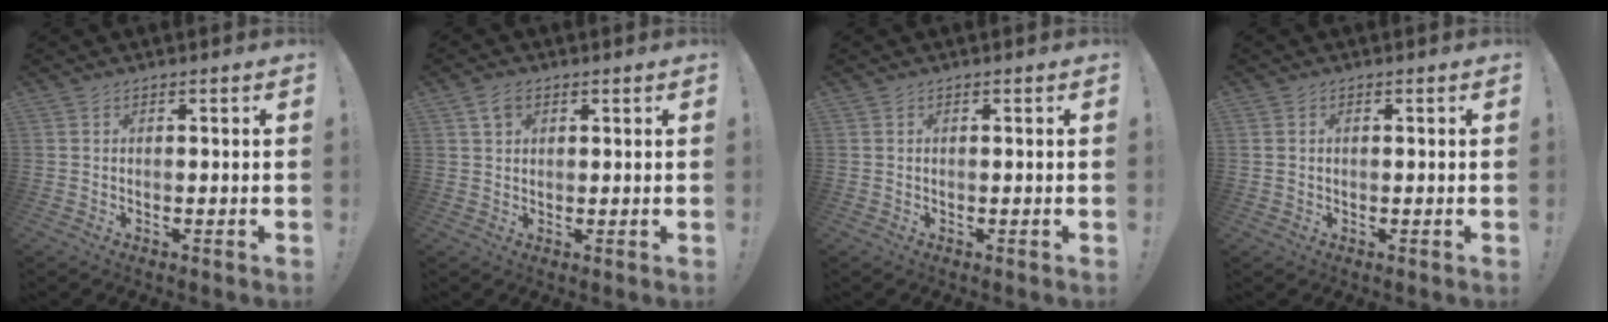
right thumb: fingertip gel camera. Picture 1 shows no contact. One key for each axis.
{"total": 3.7, "fx": 1.8, "fy": 2.5, "fz": 2.1, "tx": -0.036, "ty": 0.003, "tz": 0.034}
{"total": 0.0}
{"total": 1.0, "fx": 0.3, "fy": 0.9, "fz": 0.3, "tx": -0.010, "ty": 0.006, "tz": 0.006}